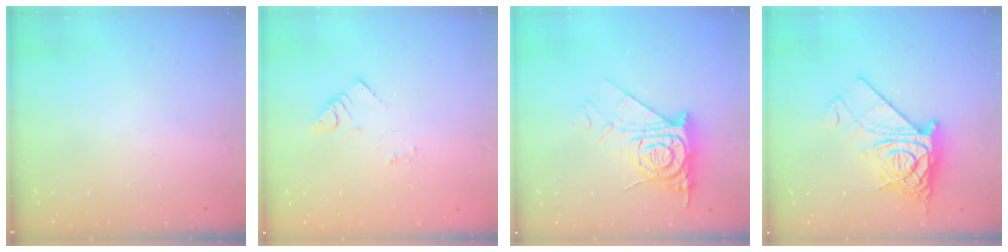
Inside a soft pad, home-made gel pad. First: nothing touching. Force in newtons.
{"total": 2.9, "press": 2.9, "slide": 0.3}
{"total": 12.8, "press": 12.7, "slide": 1.2}
{"total": 12.9, "press": 12.8, "slide": 1.5}